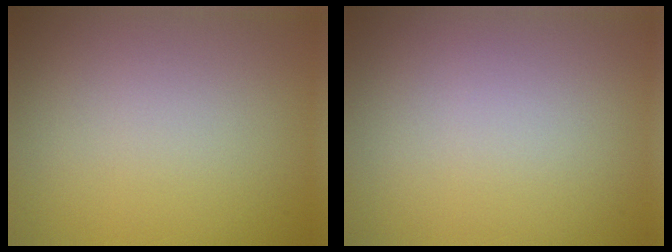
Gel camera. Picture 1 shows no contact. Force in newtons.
{"total": 0.0}